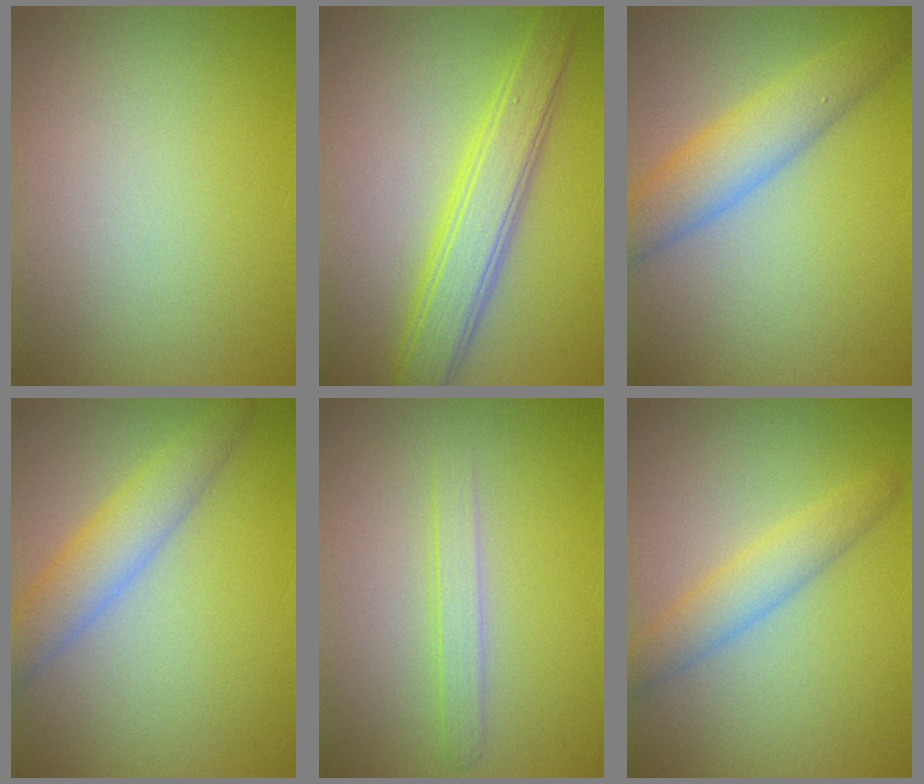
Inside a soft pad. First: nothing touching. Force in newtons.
{"total": 4.9, "press": 4.9, "slide": 0.1}
{"total": 4.9, "press": 4.9, "slide": 0.1}
{"total": 4.2, "press": 4.2, "slide": 0.2}
{"total": 1.8, "press": 1.8, "slide": 0.1}
{"total": 3.2, "press": 3.2, "slide": 0.1}